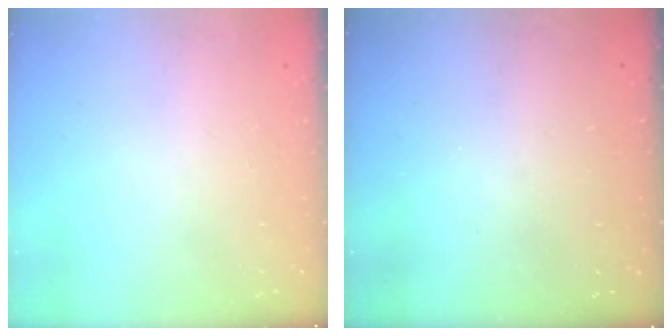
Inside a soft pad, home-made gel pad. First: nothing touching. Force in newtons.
{"total": 3.3, "press": 3.3, "slide": 0.1}